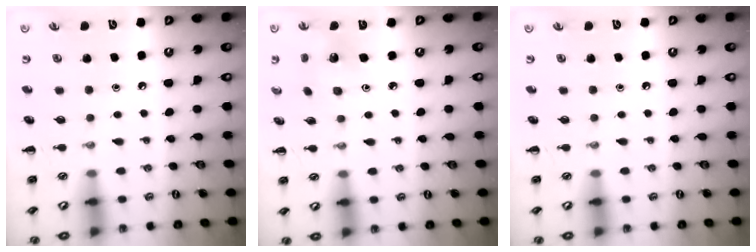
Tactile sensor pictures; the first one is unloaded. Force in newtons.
{"total": 2.6, "press": 2.4, "slide": 0.9}
{"total": 0.0}